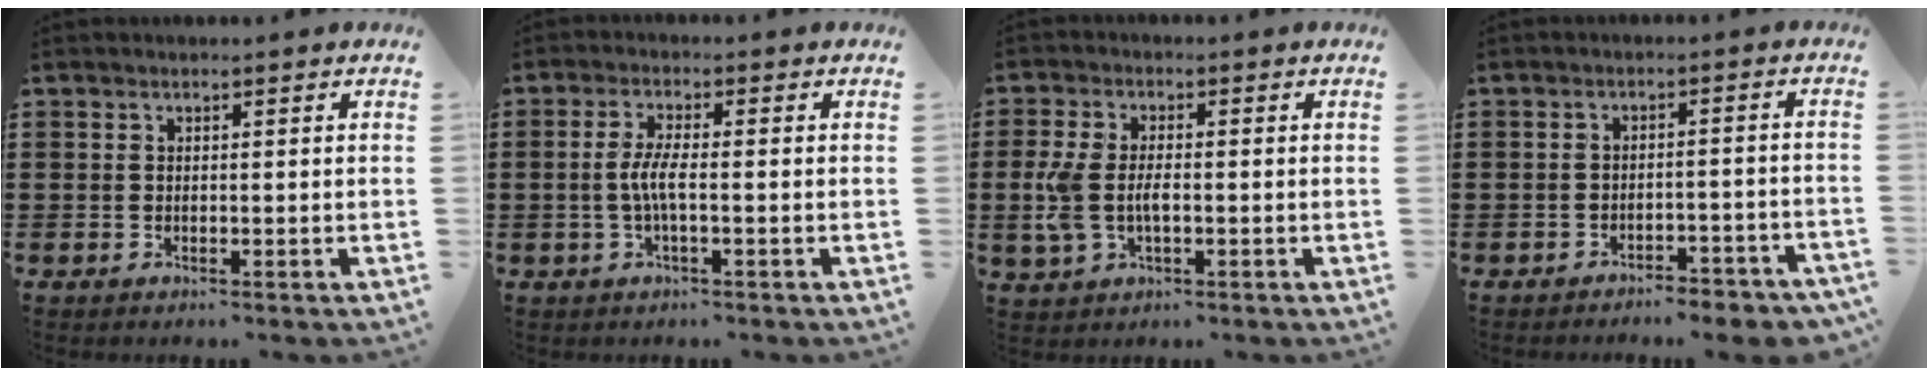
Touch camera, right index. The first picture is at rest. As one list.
[{"total": 4.0, "force": [-0.7, 0.7, 3.8], "torque": [-0.092, -0.006, -0.023]}, {"total": 5.3, "force": [-0.6, 2.8, 4.5], "torque": [-0.119, -0.006, -0.020]}, {"total": 3.3, "force": [-3.2, 0.2, 0.7], "torque": [-0.016, 0.003, -0.068]}]